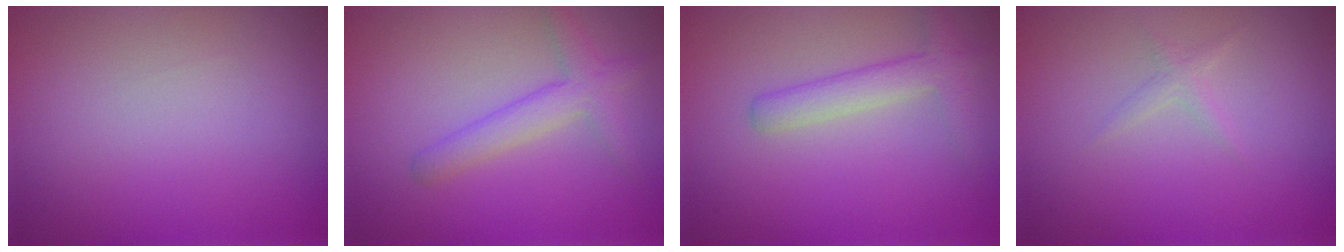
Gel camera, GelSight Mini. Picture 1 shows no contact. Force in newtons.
{"total": 2.9, "press": 2.8, "slide": 0.2}
{"total": 2.7, "press": 2.7, "slide": 0.1}
{"total": 0.8, "press": 0.8, "slide": 0.0}